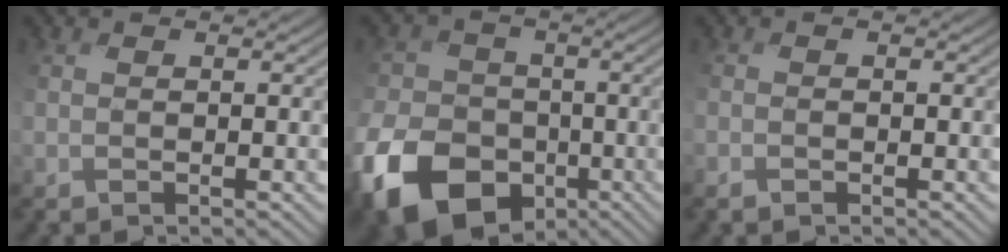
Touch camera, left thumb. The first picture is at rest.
{"total": 15.4, "force": [-6.7, 11.4, 7.9], "torque": [-0.208, -0.044, -0.128]}
{"total": 1.1, "force": [-0.8, 0.6, 0.4], "torque": [-0.010, -0.003, -0.016]}